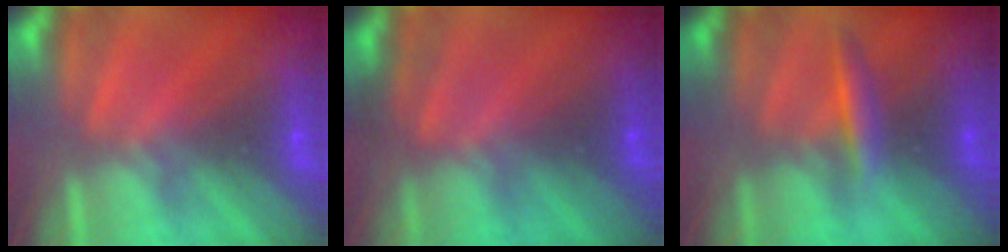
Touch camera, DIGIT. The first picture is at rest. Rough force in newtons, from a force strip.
{"total": 4.4}
{"total": 2.8}